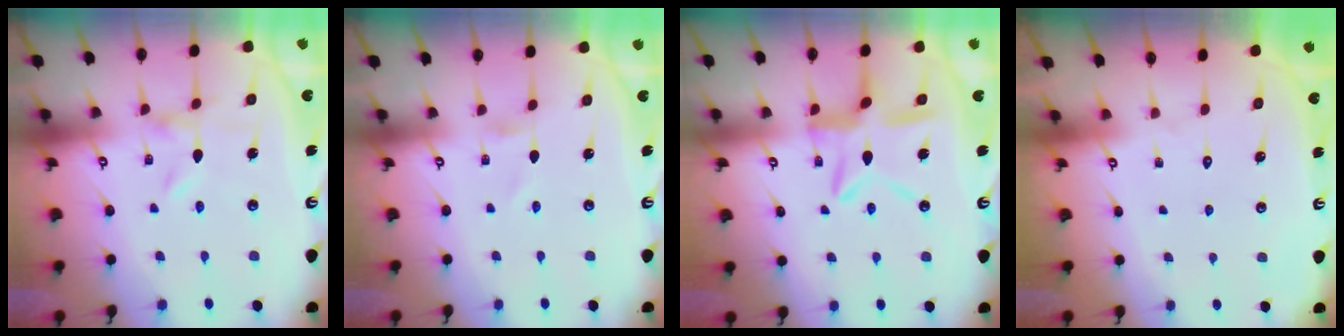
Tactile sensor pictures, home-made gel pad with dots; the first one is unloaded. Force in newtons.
{"total": 0.0}
{"total": 9.9, "press": 9.9, "slide": 0.9}
{"total": 1.7, "press": 1.7, "slide": 0.1}